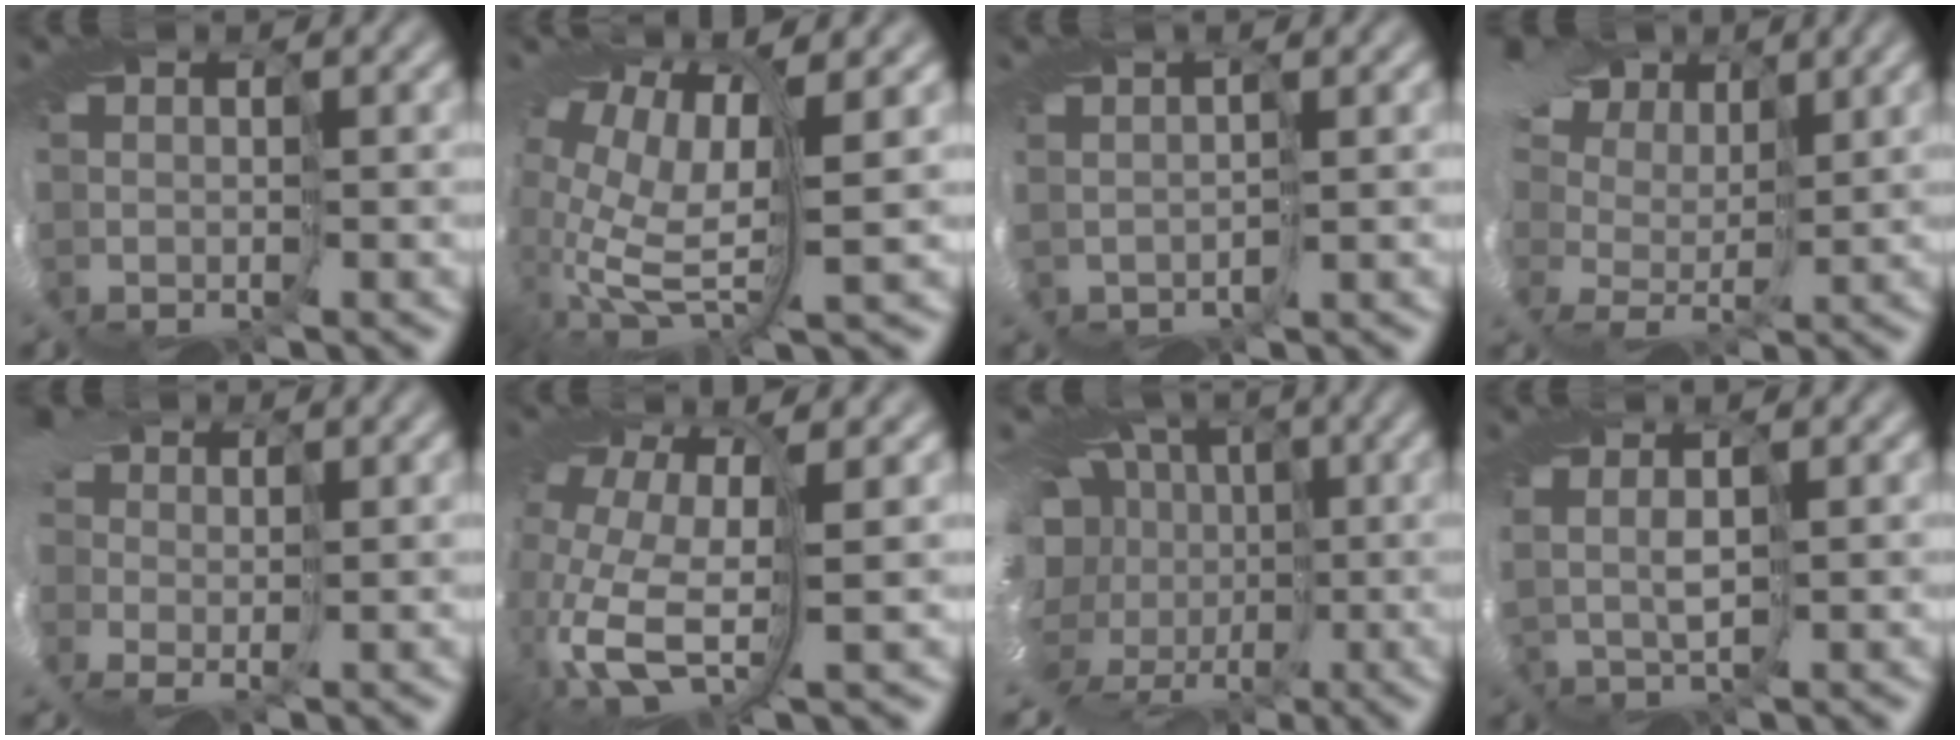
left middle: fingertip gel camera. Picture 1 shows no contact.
{"total": 10.7, "force": [-0.4, 5.1, 9.4], "torque": [-0.207, -0.027, 0.000]}
{"total": 1.4, "force": [0.9, 0.5, 0.9], "torque": [-0.002, 0.013, -0.010]}
{"total": 13.7, "force": [7.9, 8.3, 7.6], "torque": [-0.167, 0.051, 0.095]}
{"total": 8.2, "force": [-0.2, 6.3, 5.3], "torque": [-0.100, -0.004, -0.036]}
{"total": 14.1, "force": [-1.9, 7.4, 11.8], "torque": [-0.238, -0.045, -0.011]}
{"total": 11.7, "force": [-0.8, 9.1, 7.3], "torque": [-0.139, -0.011, -0.013]}
{"total": 2.1, "force": [0.9, 0.7, 1.8], "torque": [-0.050, 0.013, 0.017]}